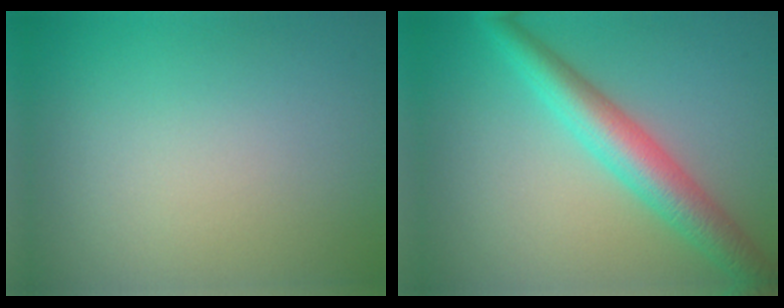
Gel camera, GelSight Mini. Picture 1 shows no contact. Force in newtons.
{"total": 5.6, "press": 5.6, "slide": 0.2}